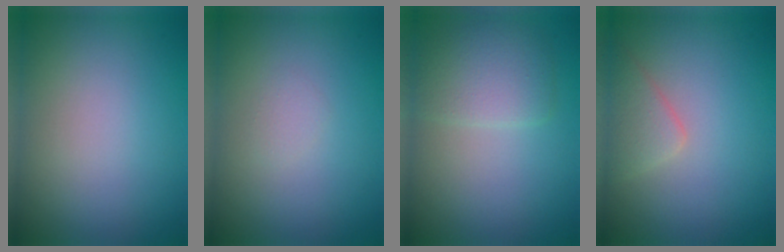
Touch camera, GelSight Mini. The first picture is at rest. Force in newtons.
{"total": 0.6, "press": 0.6, "slide": 0.0}
{"total": 3.2, "press": 3.2, "slide": 0.1}
{"total": 2.4, "press": 2.3, "slide": 0.2}